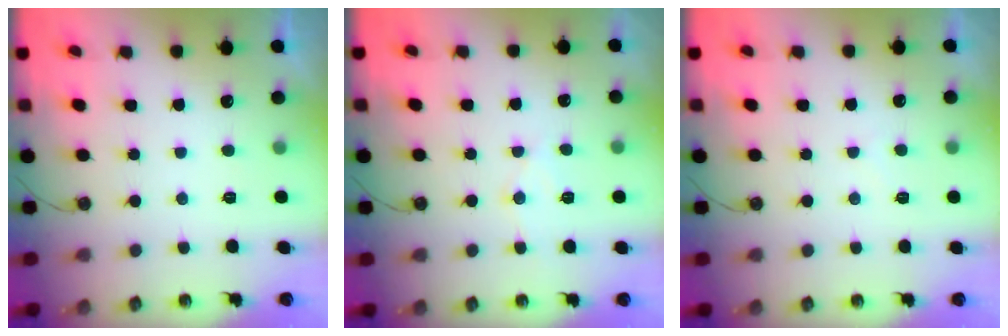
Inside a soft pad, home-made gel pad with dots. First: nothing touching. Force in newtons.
{"total": 7.0, "press": 6.9, "slide": 0.4}
{"total": 4.7, "press": 4.6, "slide": 0.6}